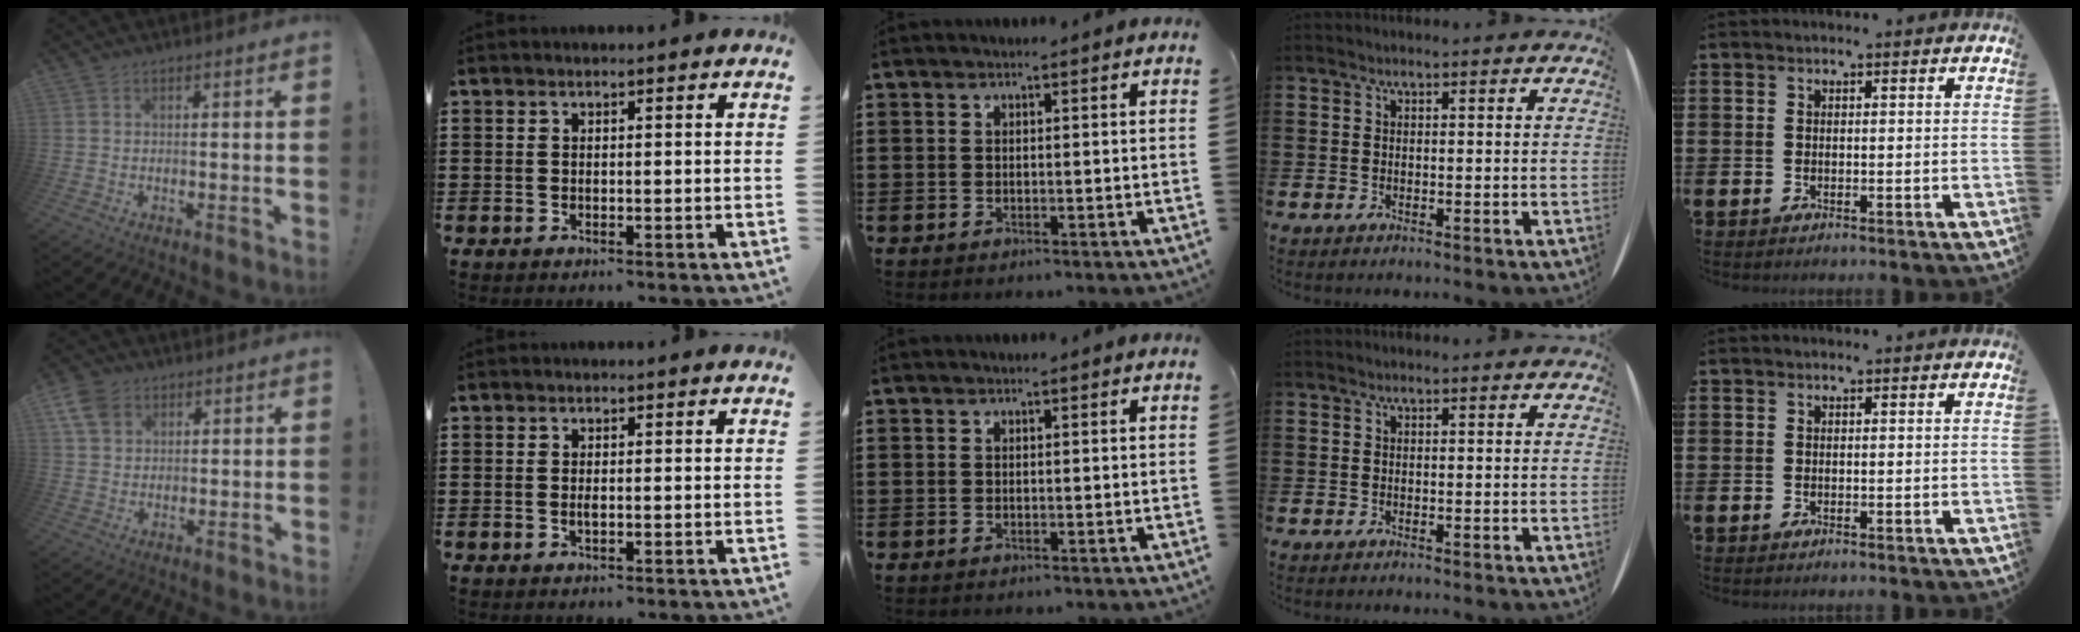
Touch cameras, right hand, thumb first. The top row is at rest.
{"thumb": {"total": 7.4, "force": [3.6, 5.5, 3.5], "torque": [-0.077, -0.007, 0.073]}, "index": {"total": 0.8, "force": [-0.1, 0.2, 0.7], "torque": [-0.014, -0.002, -0.002]}}